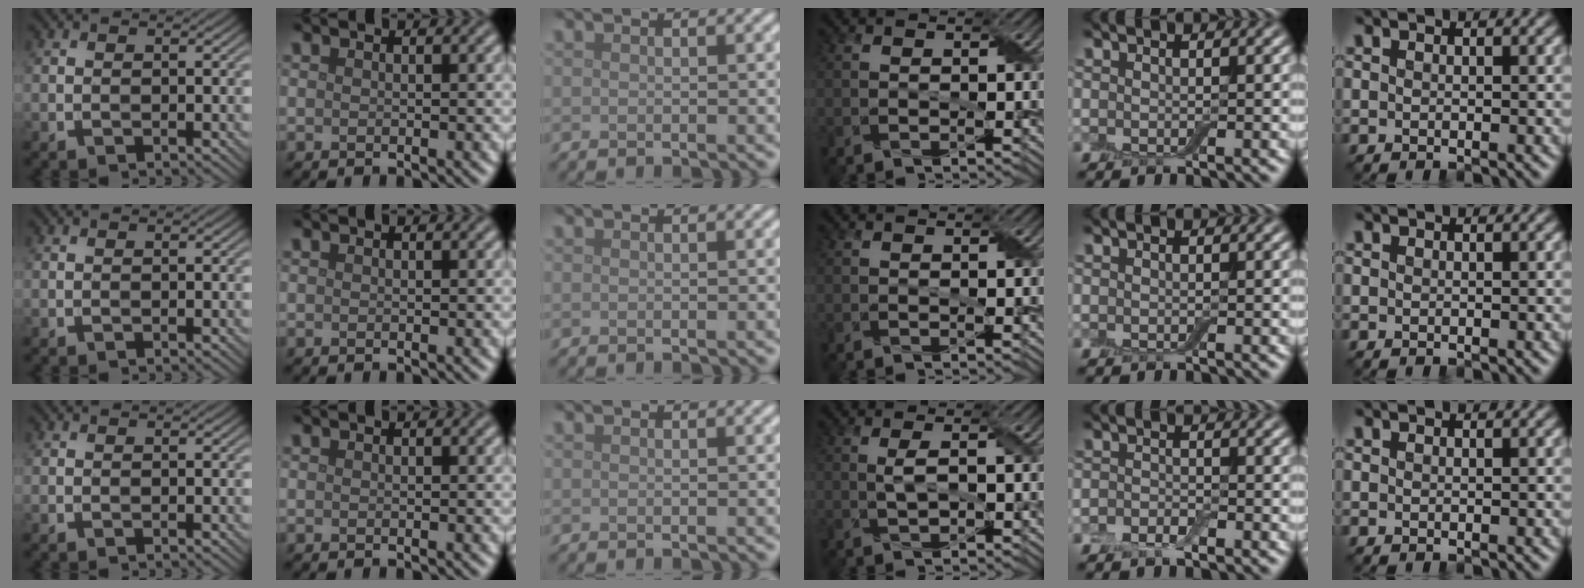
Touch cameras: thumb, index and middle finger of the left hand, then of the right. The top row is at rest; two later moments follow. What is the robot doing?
{"motion": "fold", "object": "aluminum foil"}